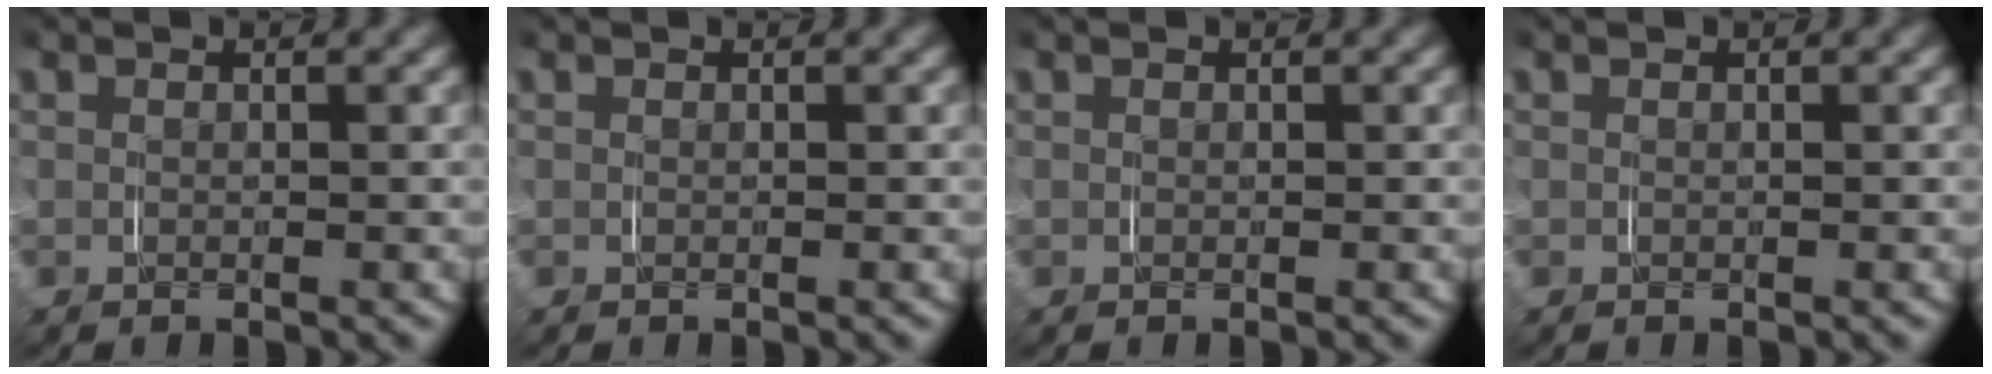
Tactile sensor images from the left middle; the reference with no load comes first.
{"total": 0.0}
{"total": 0.0}
{"total": 0.0}